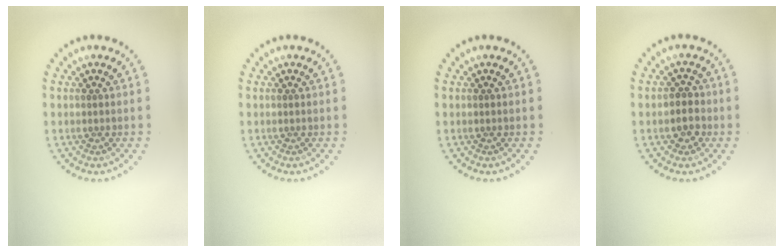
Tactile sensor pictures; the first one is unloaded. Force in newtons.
{"total": 0.0}
{"total": 0.0}
{"total": 2.2, "press": 2.1, "slide": 0.7}